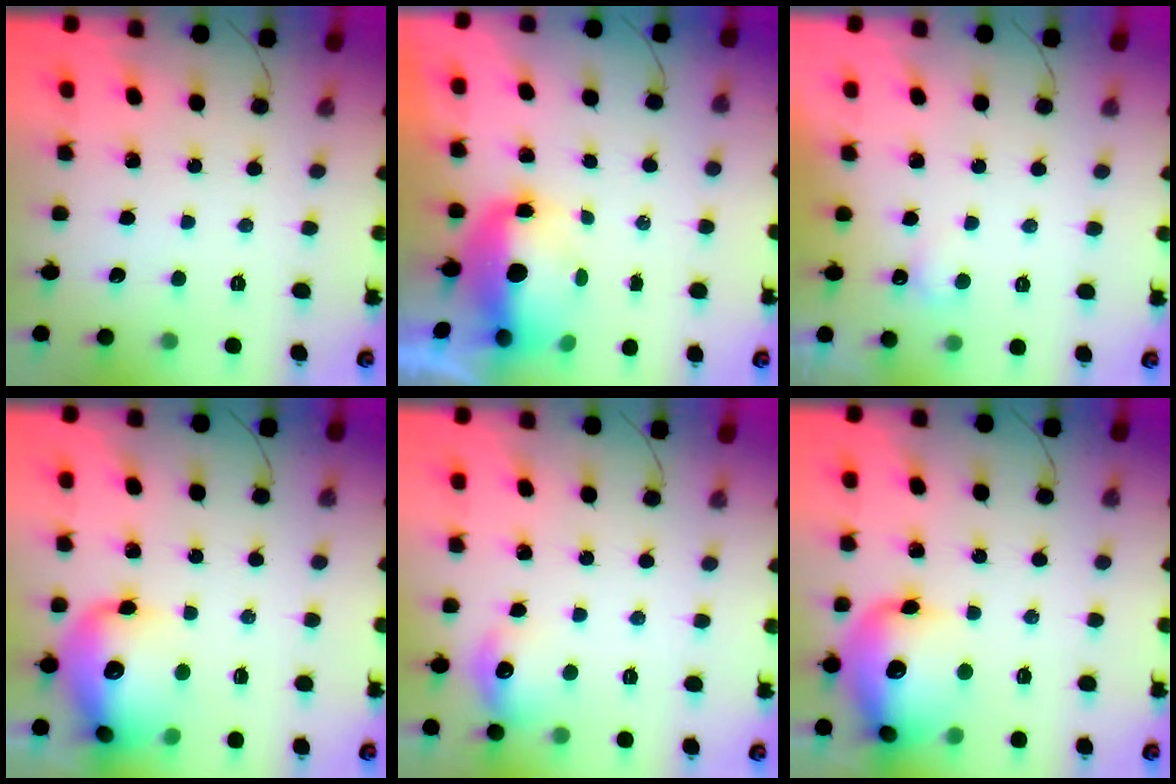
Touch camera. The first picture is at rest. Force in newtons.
{"total": 7.8, "press": 7.5, "slide": 1.8}
{"total": 2.5, "press": 2.4, "slide": 0.5}
{"total": 17.7, "press": 17.4, "slide": 3.4}
{"total": 9.4, "press": 9.4, "slide": 0.5}
{"total": 15.3, "press": 15.2, "slide": 2.1}